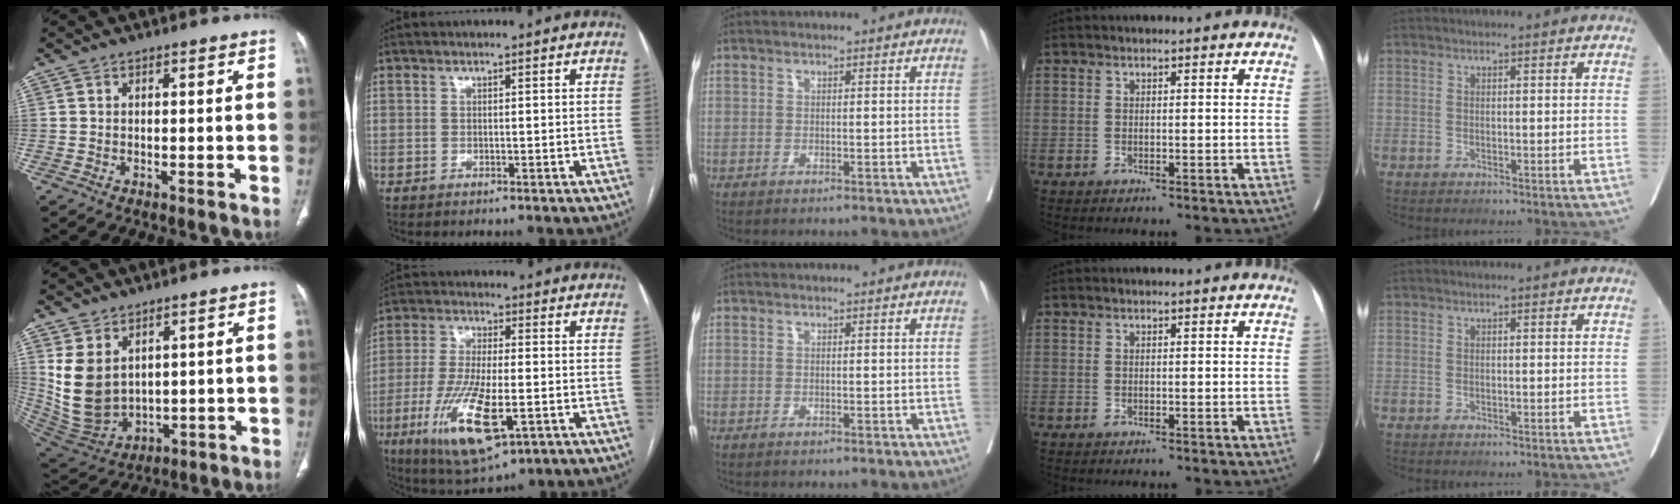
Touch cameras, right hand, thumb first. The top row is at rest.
{"thumb": {"total": 12.0, "force": [3.6, 8.4, 7.8], "torque": [-0.138, -0.017, 0.101]}, "index": {"total": 13.6, "force": [-4.8, 3.6, 12.2], "torque": [-0.241, -0.026, -0.073]}}